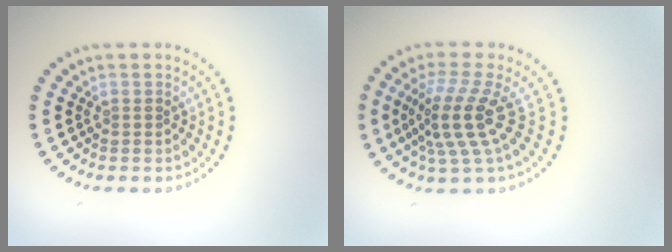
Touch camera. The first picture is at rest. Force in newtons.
{"total": 4.5, "press": 3.1, "slide": 3.2}